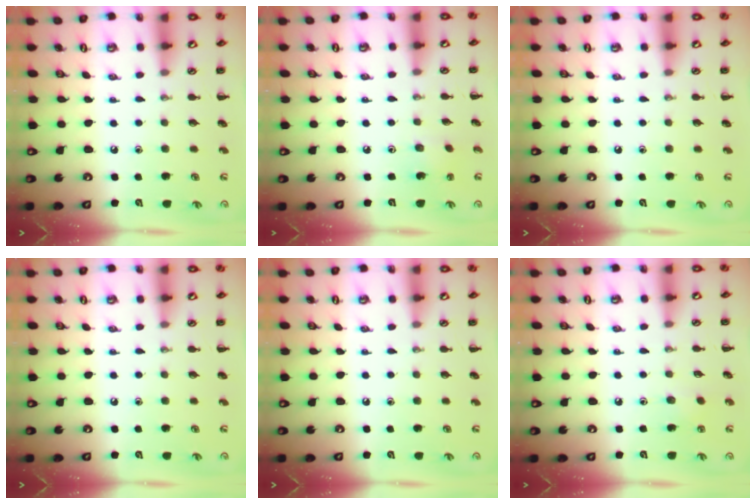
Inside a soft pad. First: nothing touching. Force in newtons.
{"total": 1.5, "press": 1.3, "slide": 0.6}
{"total": 0.0}
{"total": 0.0}
{"total": 0.0}
{"total": 2.5, "press": 2.3, "slide": 0.7}